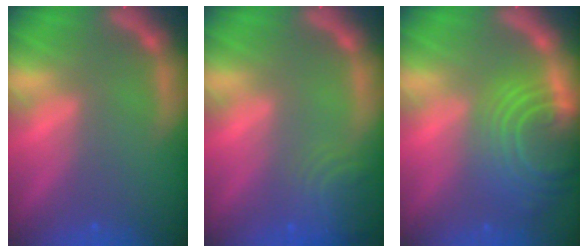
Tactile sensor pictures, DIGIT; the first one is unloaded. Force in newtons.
{"total": 4.5}
{"total": 10.0}